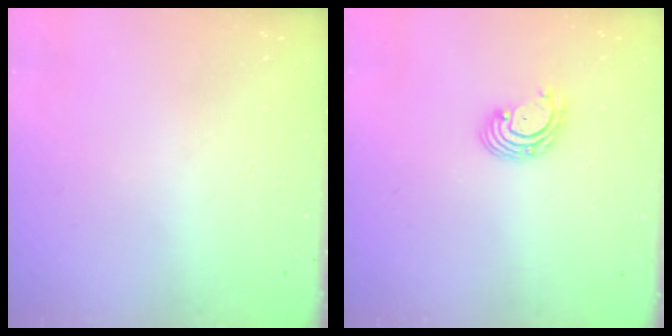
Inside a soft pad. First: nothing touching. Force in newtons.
{"total": 2.7, "press": 2.7, "slide": 0.3}